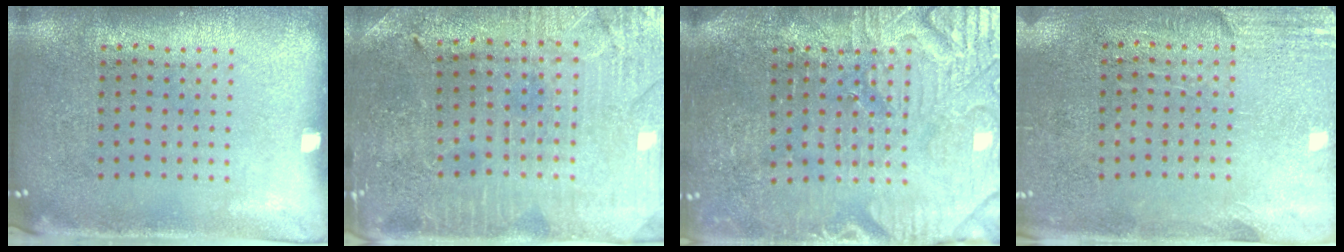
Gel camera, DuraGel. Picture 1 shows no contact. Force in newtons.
{"total": 1.2, "press": 1.2, "slide": 0.2}
{"total": 4.0, "press": 3.8, "slide": 1.3}
{"total": 2.8, "press": 2.4, "slide": 1.4}